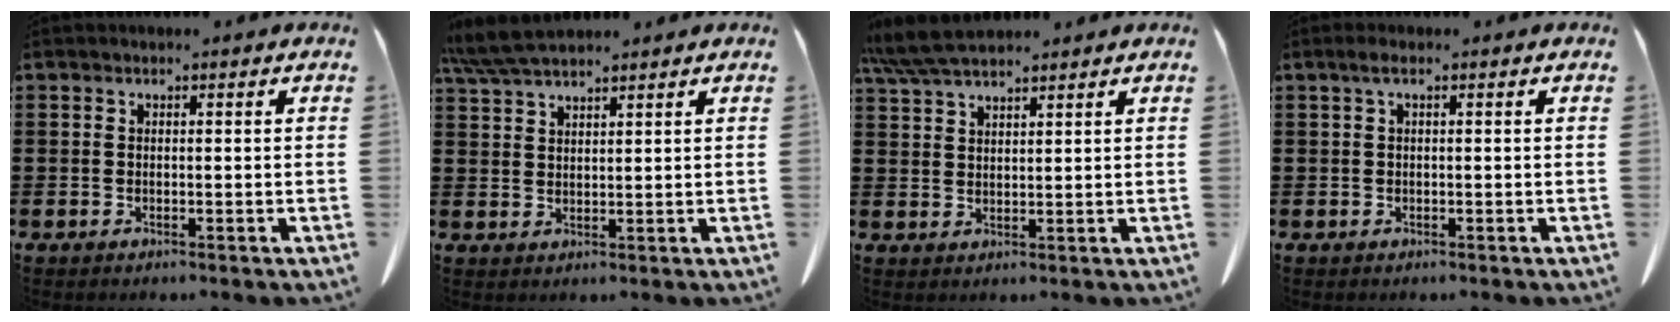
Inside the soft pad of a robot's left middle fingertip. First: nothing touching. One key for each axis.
{"total": 5.2, "fx": 4.5, "fy": 0.8, "fz": 2.5, "tx": -0.062, "ty": -0.006, "tz": 0.086}
{"total": 5.8, "fx": 5.0, "fy": 1.1, "fz": 2.8, "tx": -0.068, "ty": -0.008, "tz": 0.095}
{"total": 1.4, "fx": 0.1, "fy": 0.3, "fz": 1.4, "tx": -0.026, "ty": 0.001, "tz": 0.001}